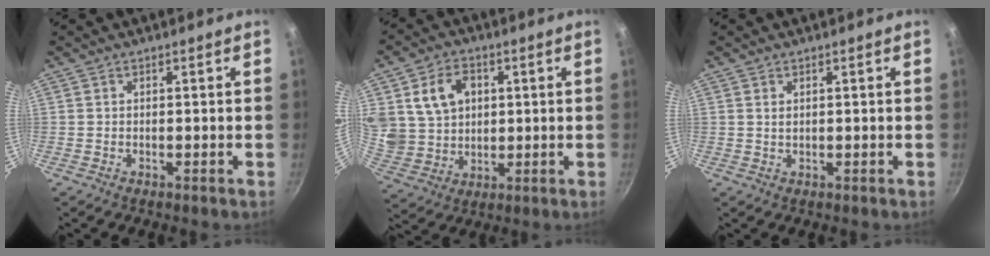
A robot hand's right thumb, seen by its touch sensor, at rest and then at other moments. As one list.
[{"total": 12.7, "force": [3.5, 10.1, 6.9], "torque": [-0.109, -0.009, 0.076]}, {"total": 0.9, "force": [0.4, 0.5, 0.7], "torque": [-0.011, 0.001, 0.008]}]